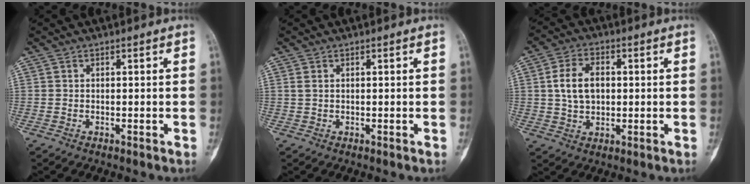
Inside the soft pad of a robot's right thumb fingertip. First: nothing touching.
{"total": 0.8, "force": [0.3, 0.4, 0.6], "torque": [-0.017, 0.007, 0.010]}
{"total": 7.7, "force": [0.9, 5.1, 5.7], "torque": [-0.092, 0.006, 0.017]}